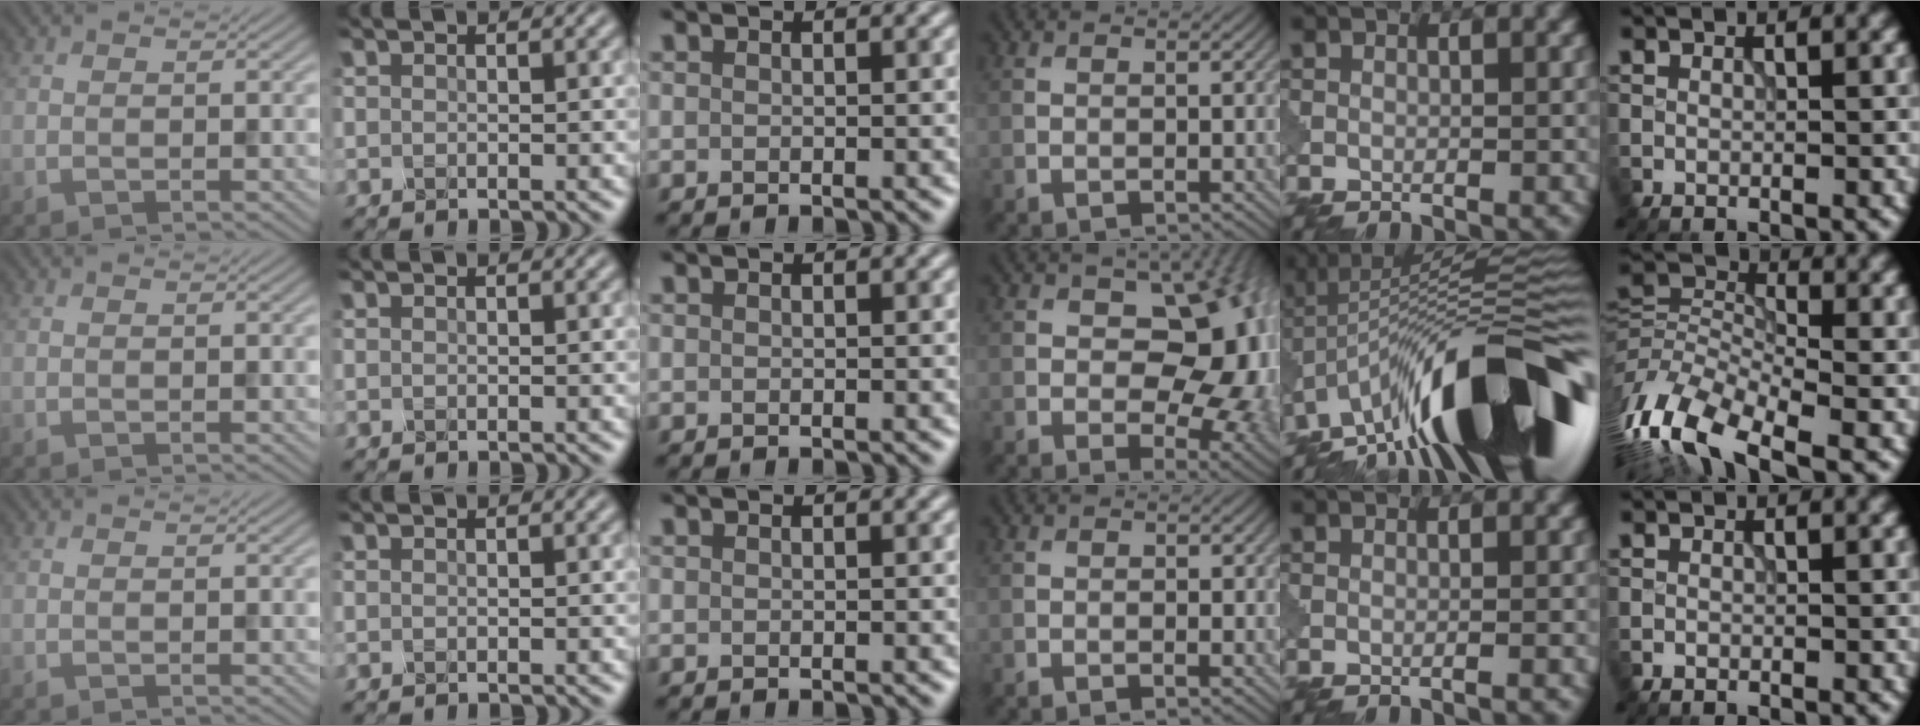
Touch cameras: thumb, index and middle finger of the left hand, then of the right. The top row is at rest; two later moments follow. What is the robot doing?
{"motion": "shake", "object": "salt shaker"}